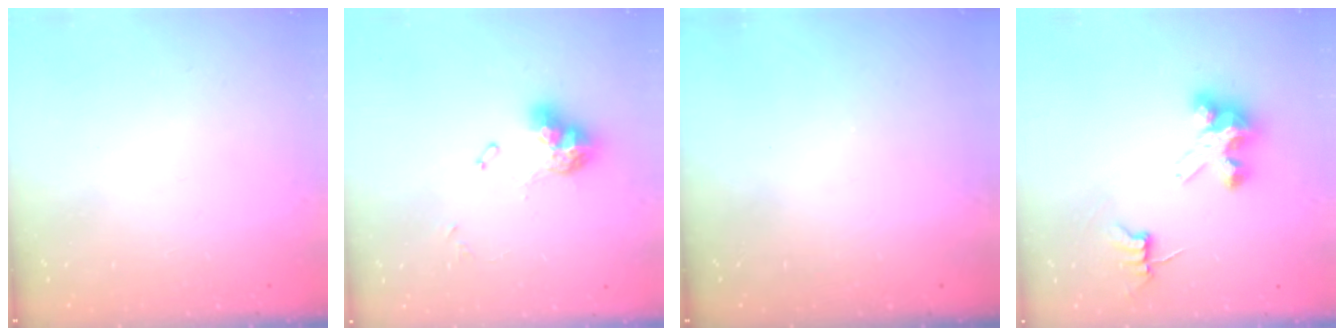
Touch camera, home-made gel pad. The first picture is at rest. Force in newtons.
{"total": 10.2, "press": 10.1, "slide": 1.0}
{"total": 0.0}
{"total": 6.9, "press": 6.9, "slide": 0.5}